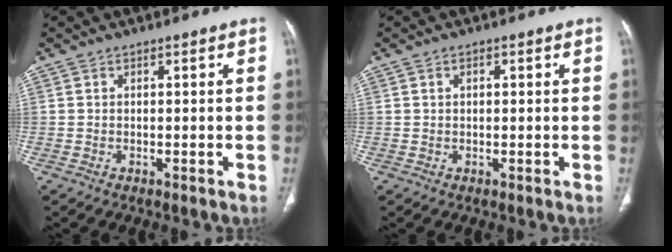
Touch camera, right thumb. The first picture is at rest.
{"total": 0.9, "force": [0.3, 0.6, 0.7], "torque": [-0.012, 0.002, 0.005]}